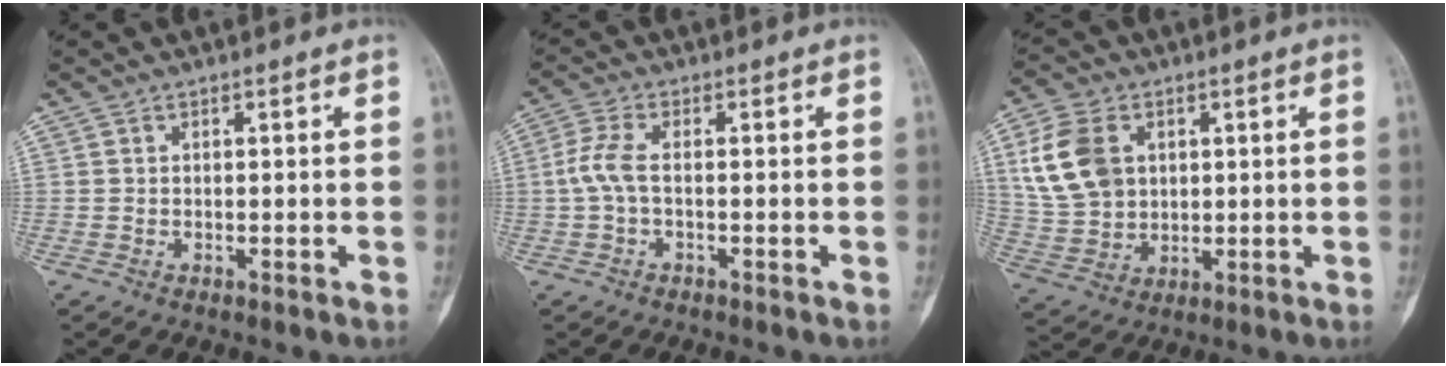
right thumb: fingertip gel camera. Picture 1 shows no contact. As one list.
[{"total": 4.3, "force": [-0.5, 1.6, 3.9], "torque": [-0.104, 0.007, -0.017]}, {"total": 12.1, "force": [3.4, 8.9, 7.5], "torque": [-0.135, -0.002, 0.073]}]